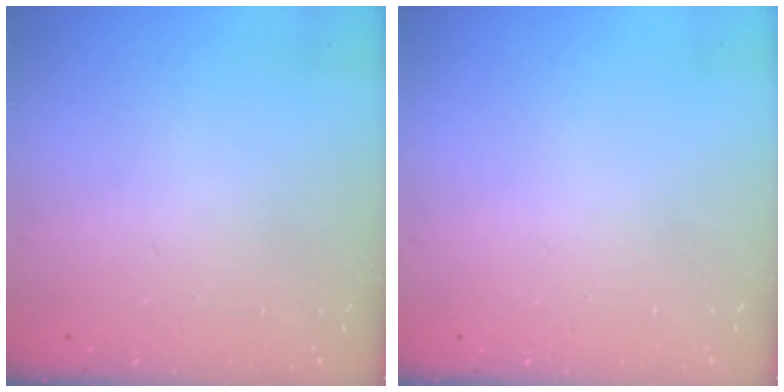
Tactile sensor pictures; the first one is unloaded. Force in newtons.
{"total": 0.0}